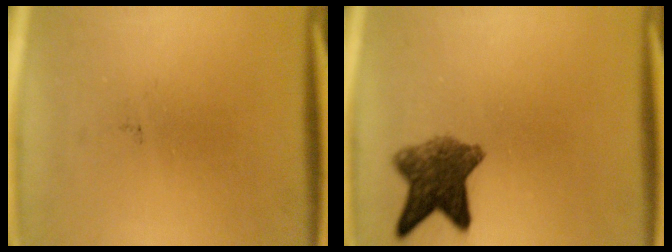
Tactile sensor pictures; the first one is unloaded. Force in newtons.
{"total": 7.4}